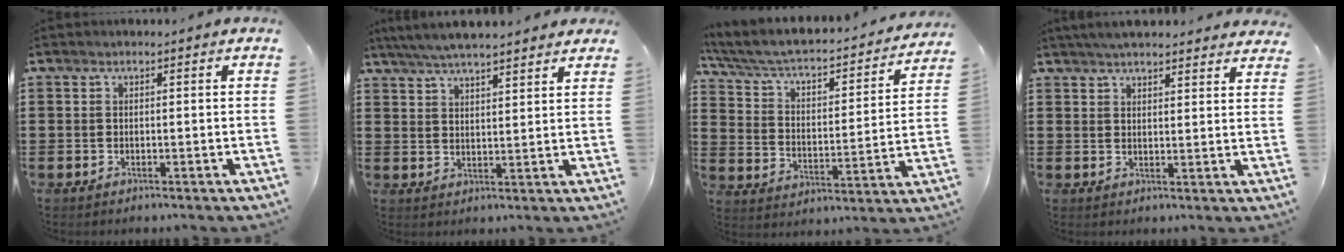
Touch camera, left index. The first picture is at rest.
{"total": 5.0, "force": [4.7, 0.2, 1.8], "torque": [-0.049, -0.013, 0.084]}
{"total": 4.0, "force": [3.2, 1.3, 2.1], "torque": [-0.058, -0.033, 0.044]}
{"total": 4.1, "force": [3.9, 0.2, 1.0], "torque": [-0.028, -0.008, 0.074]}